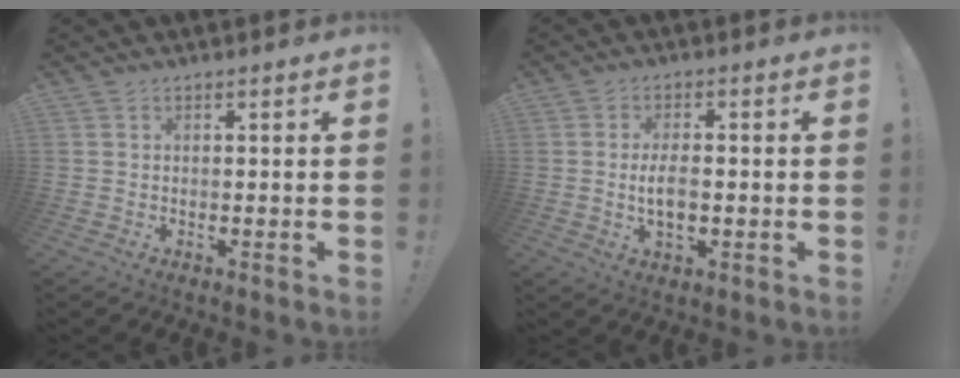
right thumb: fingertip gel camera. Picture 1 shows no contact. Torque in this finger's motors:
{"motor_torque": [-0.27, 0.05, 0.02, 0.05, 0.09]}